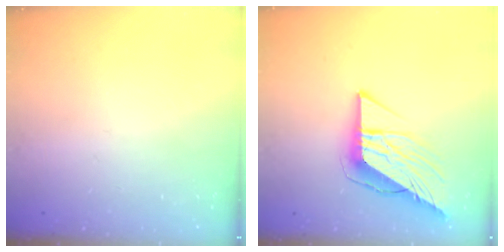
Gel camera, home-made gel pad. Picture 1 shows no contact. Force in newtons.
{"total": 11.4, "press": 11.3, "slide": 1.3}